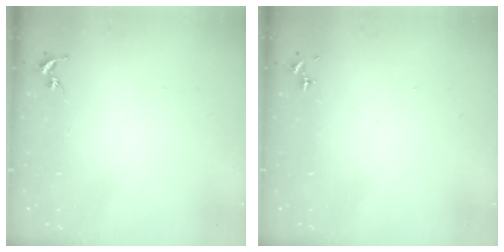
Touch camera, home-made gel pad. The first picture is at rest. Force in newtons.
{"total": 0.0}